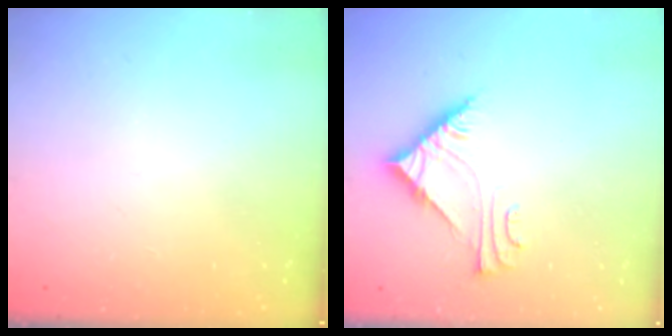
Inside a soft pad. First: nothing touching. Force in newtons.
{"total": 7.3, "press": 7.3, "slide": 0.5}